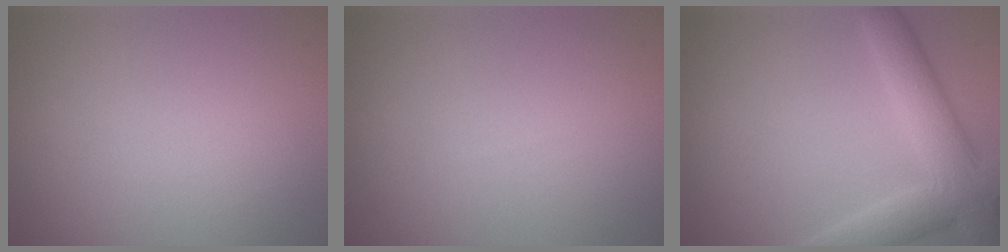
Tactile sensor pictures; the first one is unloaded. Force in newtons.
{"total": 0.0}
{"total": 6.3, "press": 6.3, "slide": 0.5}